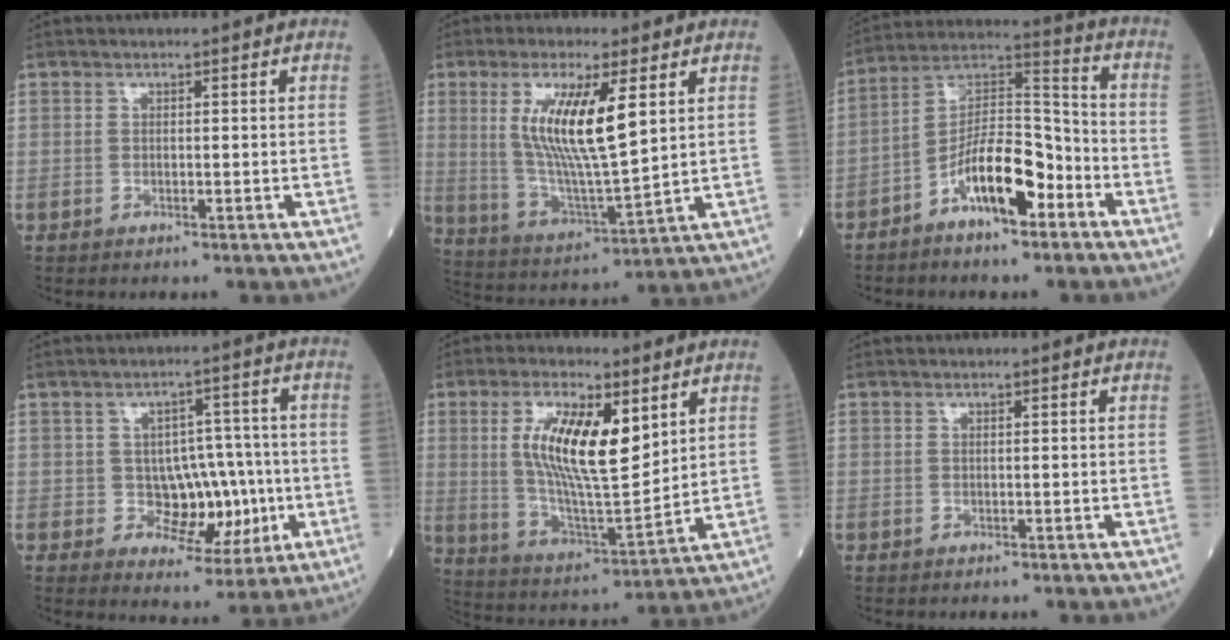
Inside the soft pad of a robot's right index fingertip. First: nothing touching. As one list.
[{"total": 13.1, "force": [4.0, 2.0, 12.3], "torque": [-0.247, -0.011, 0.079]}, {"total": 11.5, "force": [-5.8, 3.8, 9.1], "torque": [-0.170, 0.027, -0.099]}, {"total": 7.8, "force": [-0.8, 5.7, 5.2], "torque": [-0.055, 0.022, 0.002]}, {"total": 14.3, "force": [4.9, 3.9, 12.9], "torque": [-0.248, -0.001, 0.092]}, {"total": 0.0}]